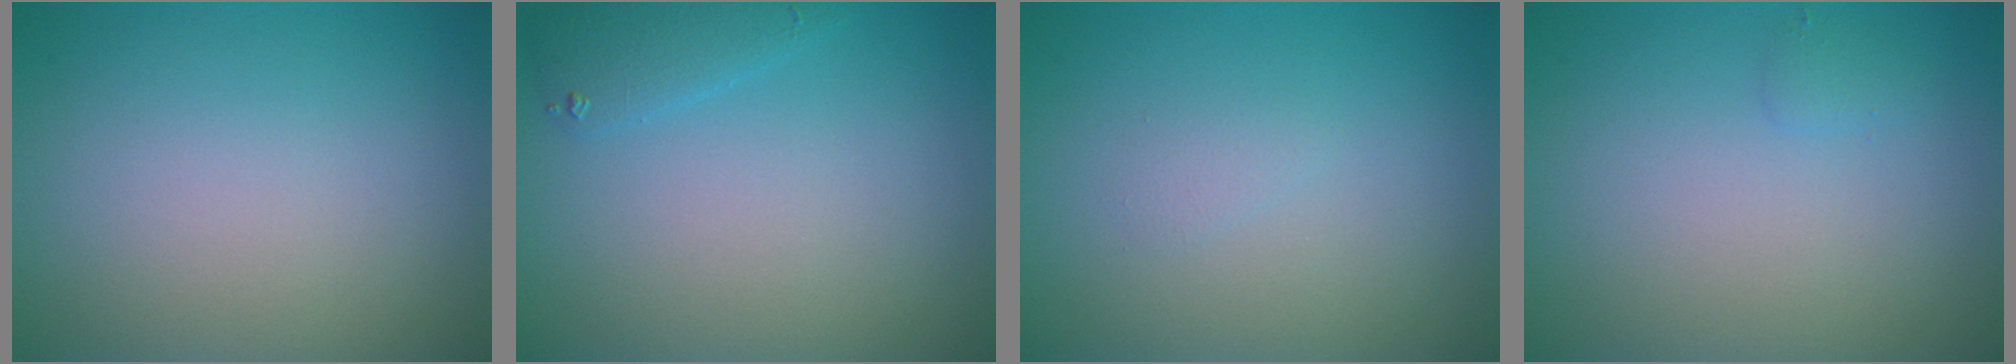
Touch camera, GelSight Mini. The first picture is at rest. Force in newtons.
{"total": 1.7, "press": 1.7, "slide": 0.2}
{"total": 0.6, "press": 0.6, "slide": 0.1}
{"total": 0.7, "press": 0.7, "slide": 0.1}